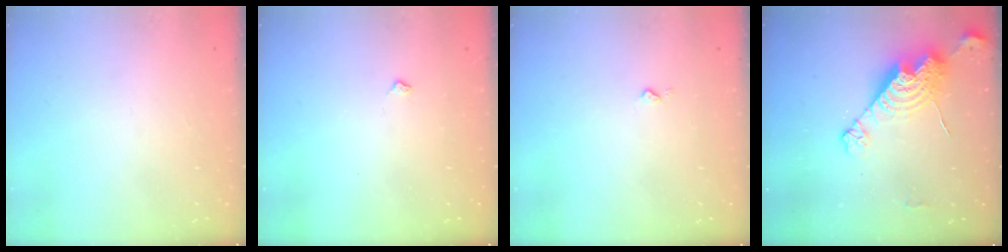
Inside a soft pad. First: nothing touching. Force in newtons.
{"total": 2.4, "press": 2.4, "slide": 0.5}
{"total": 2.7, "press": 2.7, "slide": 0.4}
{"total": 15.9, "press": 15.8, "slide": 1.3}